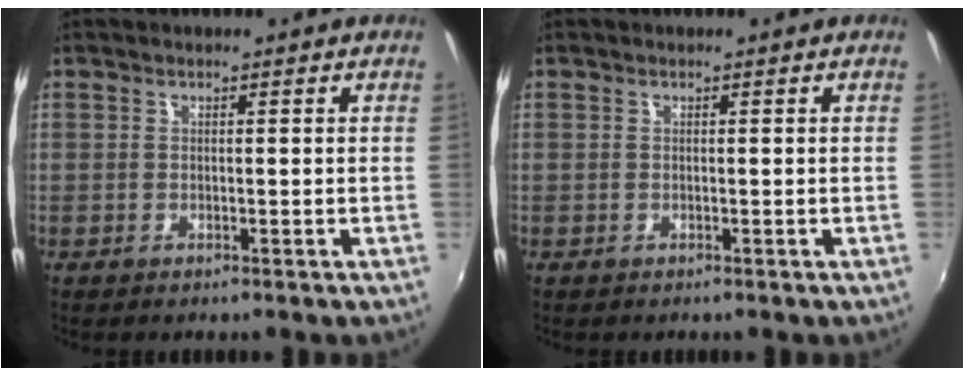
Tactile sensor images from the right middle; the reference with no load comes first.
{"total": 0.0}